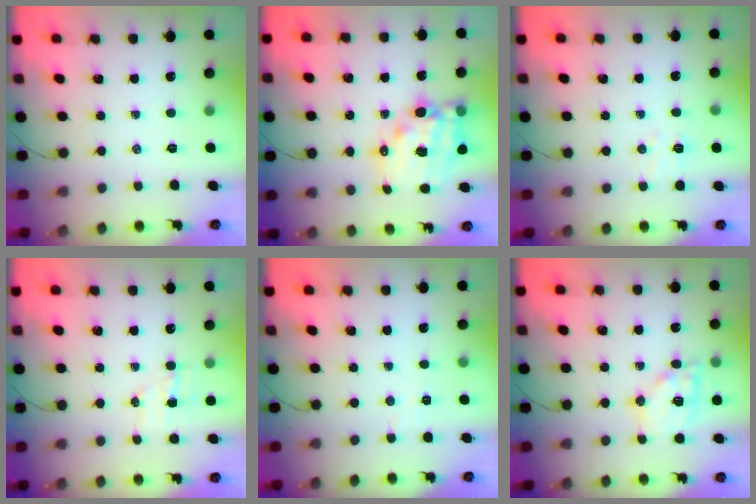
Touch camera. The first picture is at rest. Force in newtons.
{"total": 14.9, "press": 14.5, "slide": 3.4}
{"total": 4.6, "press": 4.4, "slide": 1.2}
{"total": 4.9, "press": 4.9, "slide": 0.8}
{"total": 2.2, "press": 2.1, "slide": 0.7}
{"total": 13.1, "press": 13.0, "slide": 1.9}